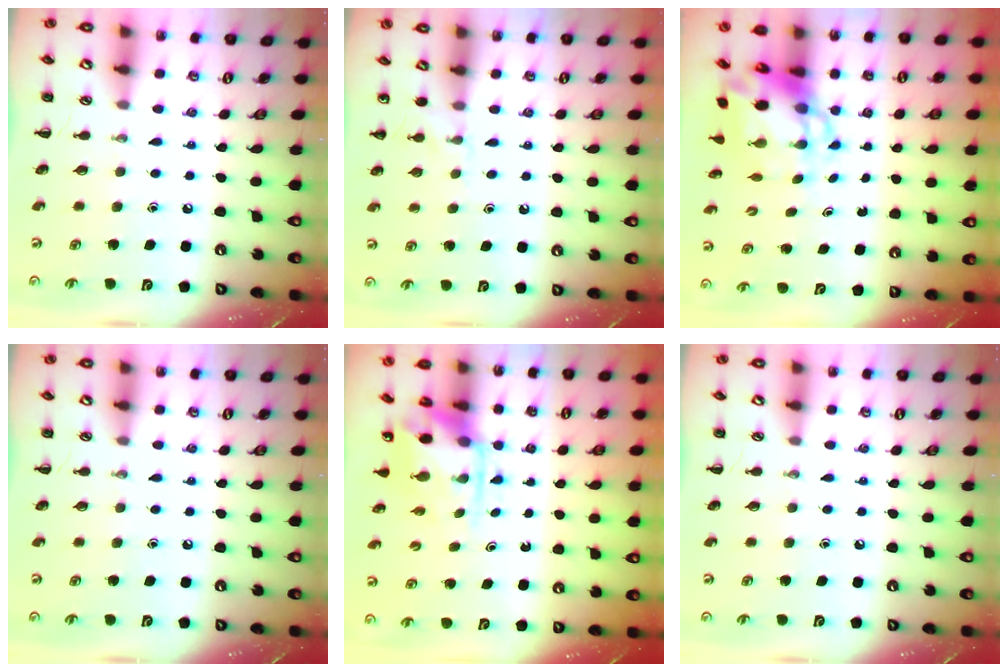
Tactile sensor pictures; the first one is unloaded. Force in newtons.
{"total": 5.3, "press": 5.0, "slide": 1.7}
{"total": 6.1, "press": 5.8, "slide": 1.9}
{"total": 0.0}
{"total": 4.5, "press": 4.4, "slide": 1.0}
{"total": 0.0}